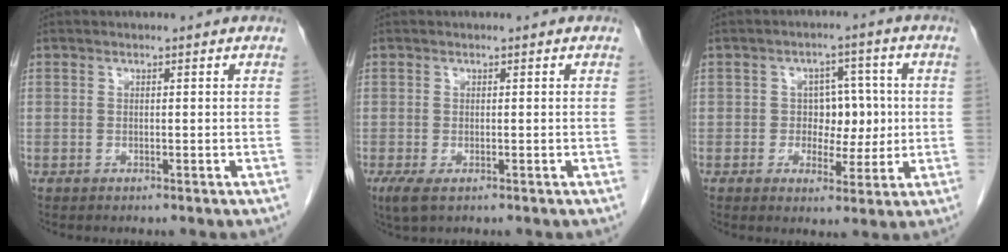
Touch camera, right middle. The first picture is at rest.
{"total": 2.2, "force": [-1.1, 0.8, 1.8], "torque": [-0.040, -0.009, -0.016]}
{"total": 5.9, "force": [0.1, 4.1, 4.2], "torque": [-0.050, 0.015, 0.006]}